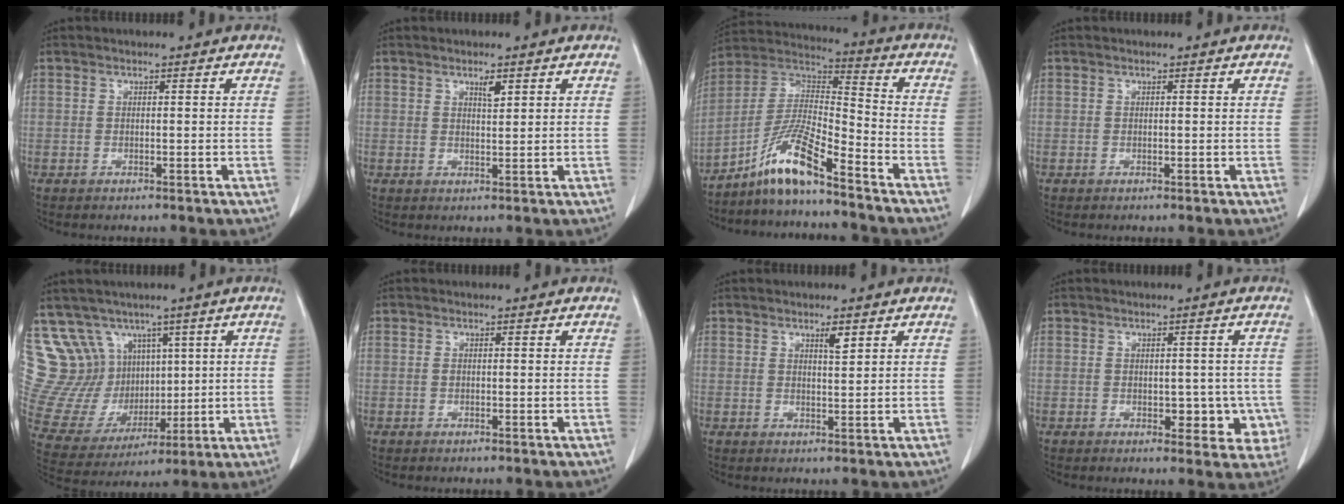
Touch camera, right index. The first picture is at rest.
{"total": 1.9, "force": [1.1, 0.5, 1.4], "torque": [-0.024, -0.002, 0.020]}
{"total": 11.1, "force": [-8.0, 0.7, 7.6], "torque": [-0.159, 0.007, -0.154]}
{"total": 0.0}
{"total": 17.8, "force": [9.2, 13.9, 6.4], "torque": [-0.158, 0.068, 0.210]}
{"total": 0.0}
{"total": 2.0, "force": [1.2, 0.3, 1.5], "torque": [-0.028, -0.003, 0.021]}
{"total": 5.3, "force": [-0.9, 3.7, 3.7], "torque": [-0.019, 0.010, -0.003]}